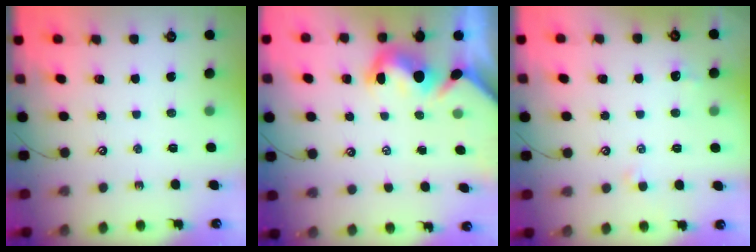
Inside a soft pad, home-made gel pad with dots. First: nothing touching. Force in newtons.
{"total": 3.5, "press": 3.3, "slide": 1.2}
{"total": 0.6, "press": 0.2, "slide": 0.6}